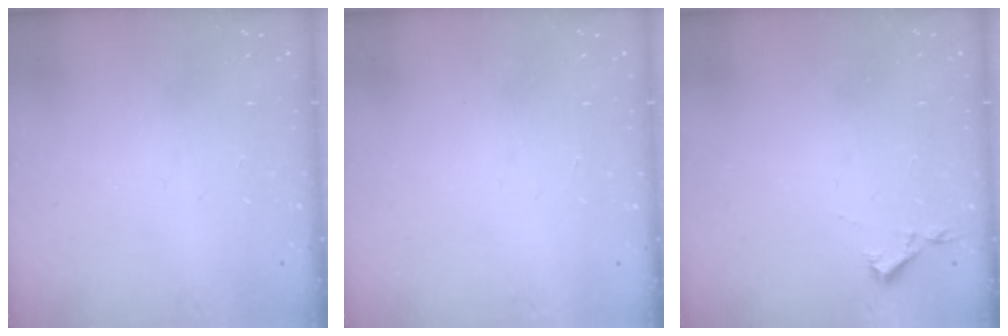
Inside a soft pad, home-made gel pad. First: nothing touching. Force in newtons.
{"total": 1.5, "press": 1.5, "slide": 0.1}
{"total": 2.9, "press": 2.9, "slide": 0.5}